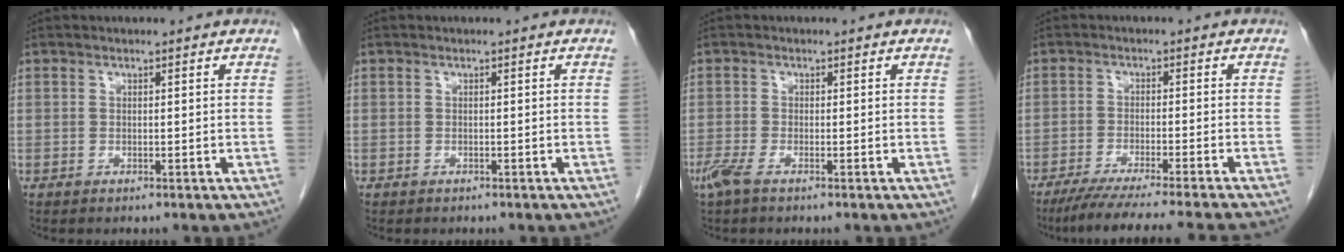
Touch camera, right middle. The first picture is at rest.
{"total": 0.0}
{"total": 2.2, "force": [-1.5, 0.4, 1.6], "torque": [-0.041, -0.006, -0.035]}
{"total": 13.3, "force": [-11.6, -1.6, 6.3], "torque": [-0.076, -0.035, -0.179]}